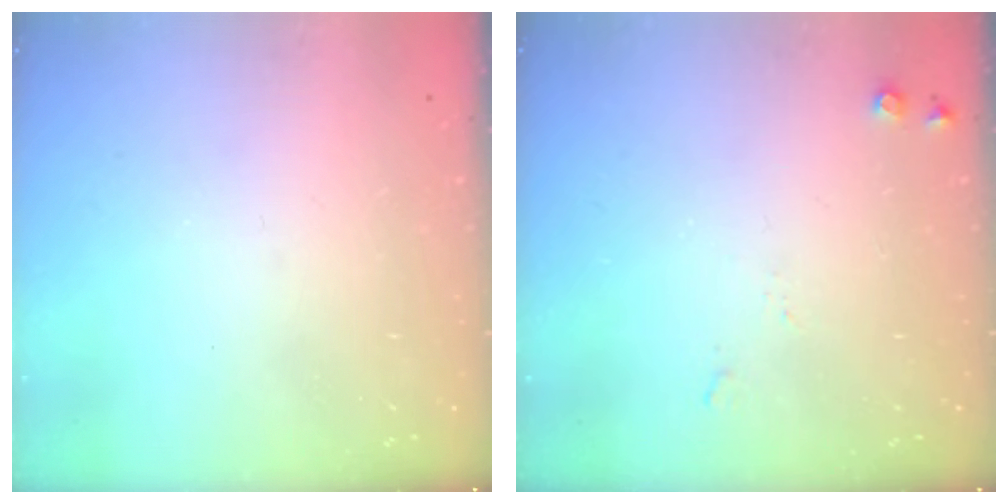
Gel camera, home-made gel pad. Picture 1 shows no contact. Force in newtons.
{"total": 4.4, "press": 4.3, "slide": 0.7}